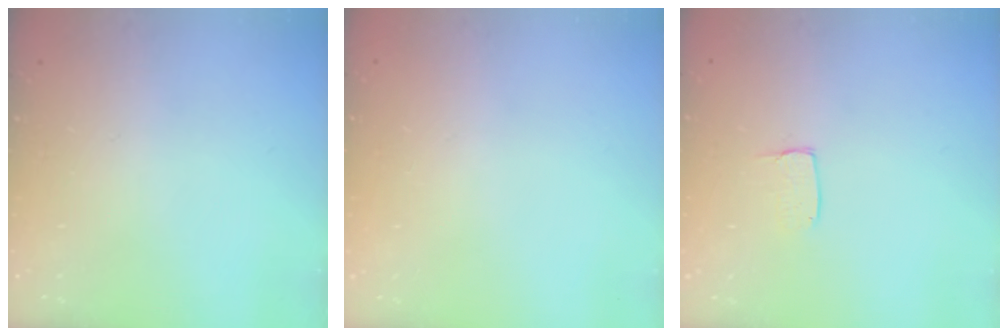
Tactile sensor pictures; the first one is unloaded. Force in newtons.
{"total": 0.0}
{"total": 4.4, "press": 4.4, "slide": 0.3}